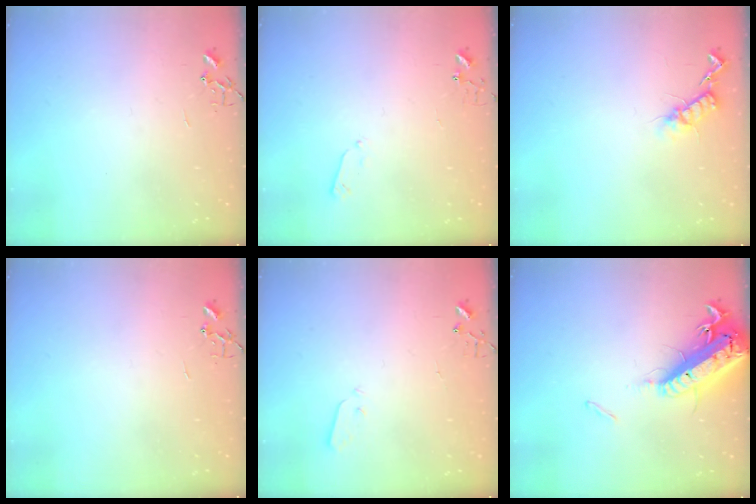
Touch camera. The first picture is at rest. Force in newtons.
{"total": 3.0, "press": 3.0, "slide": 0.6}
{"total": 10.8, "press": 10.8, "slide": 0.1}
{"total": 0.0}
{"total": 2.0, "press": 2.0, "slide": 0.4}
{"total": 19.7, "press": 19.2, "slide": 4.1}